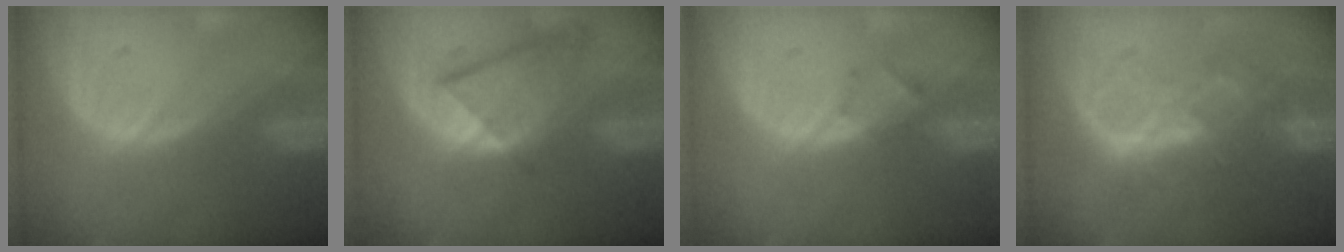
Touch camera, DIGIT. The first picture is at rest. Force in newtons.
{"total": 8.2, "press": 7.2, "slide": 3.9}
{"total": 1.8, "press": 1.5, "slide": 0.9}
{"total": 6.5, "press": 6.5, "slide": 0.3}